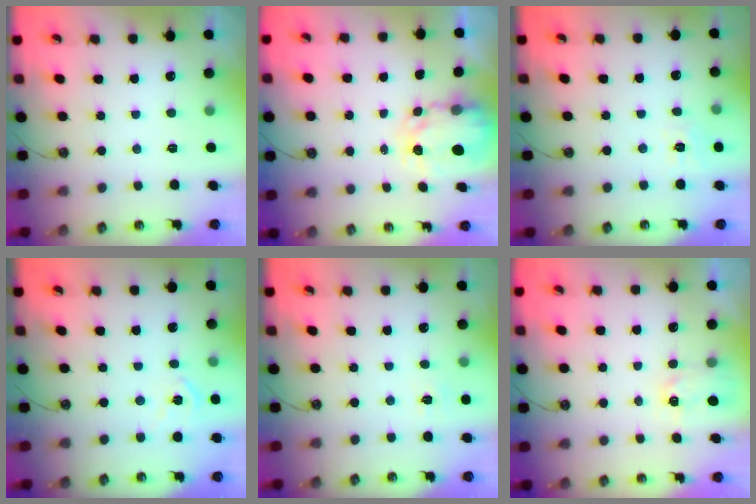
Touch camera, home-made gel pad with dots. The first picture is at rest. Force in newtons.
{"total": 4.0, "press": 4.0, "slide": 0.1}
{"total": 5.8, "press": 5.8, "slide": 0.5}
{"total": 6.5, "press": 6.4, "slide": 0.7}
{"total": 4.8, "press": 4.7, "slide": 0.7}
{"total": 3.0, "press": 2.9, "slide": 0.5}